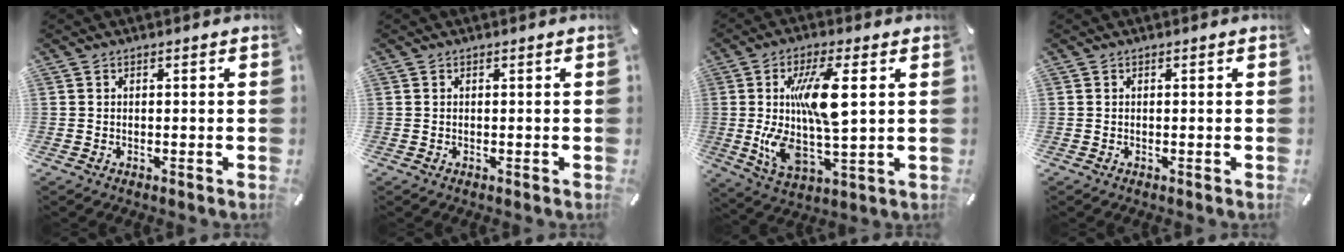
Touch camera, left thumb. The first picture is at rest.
{"total": 0.0}
{"total": 15.6, "force": [2.9, 5.0, 14.5], "torque": [-0.303, -0.015, 0.040]}
{"total": 0.0}